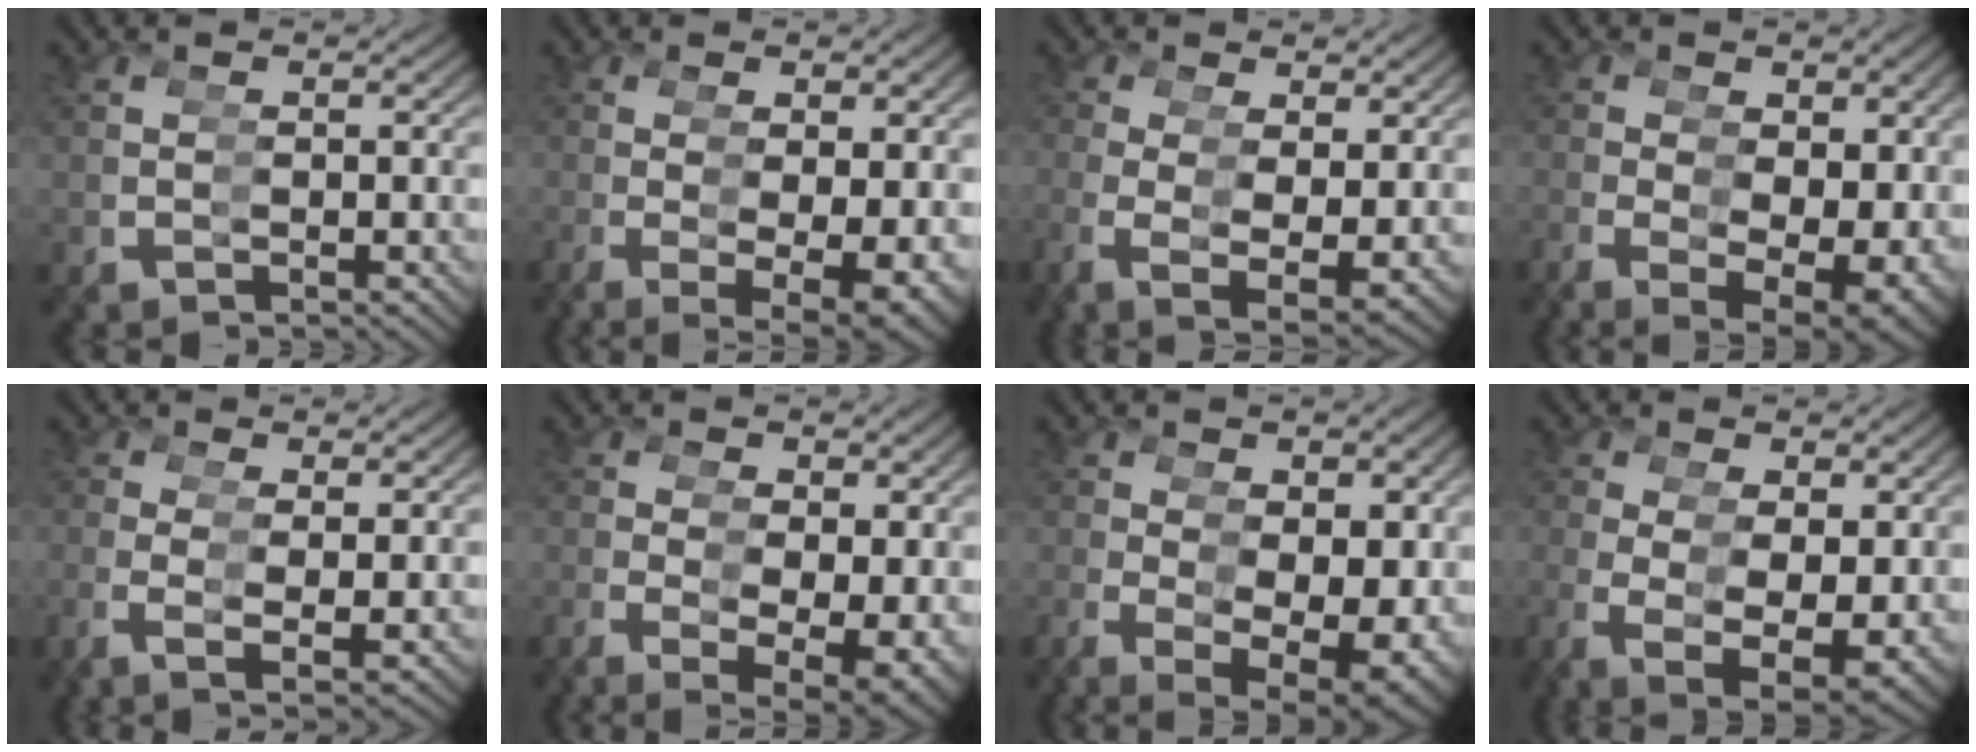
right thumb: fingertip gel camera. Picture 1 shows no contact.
{"total": 5.0, "force": [-0.4, 0.3, 5.0], "torque": [-0.069, 0.011, -0.004]}
{"total": 4.0, "force": [0.7, 1.5, 3.6], "torque": [-0.059, 0.008, 0.013]}
{"total": 4.9, "force": [-0.4, 2.2, 4.4], "torque": [-0.069, -0.010, 0.005]}
{"total": 1.5, "force": [1.0, -0.9, 0.8], "torque": [-0.001, 0.021, 0.007]}
{"total": 4.0, "force": [-0.2, 1.1, 3.9], "torque": [-0.052, 0.000, 0.002]}
{"total": 6.2, "force": [-0.5, 2.8, 5.5], "torque": [-0.083, -0.009, 0.002]}
{"total": 5.5, "force": [0.0, 3.1, 4.6], "torque": [-0.074, -0.002, 0.003]}